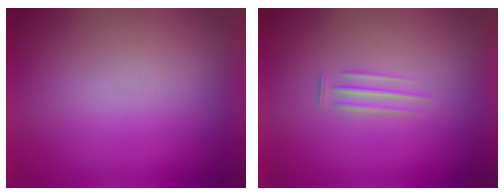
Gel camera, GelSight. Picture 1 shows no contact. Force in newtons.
{"total": 1.9}